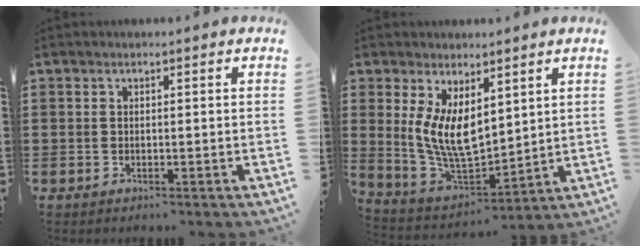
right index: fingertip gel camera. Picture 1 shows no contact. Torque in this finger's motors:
{"motor_torque": [2.01, 0.13, 0.53, 0.21]}